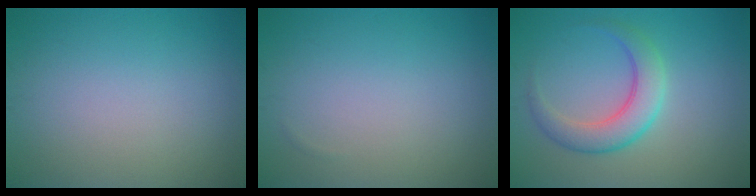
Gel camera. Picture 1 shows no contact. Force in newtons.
{"total": 0.0}
{"total": 4.2, "press": 4.2, "slide": 0.1}